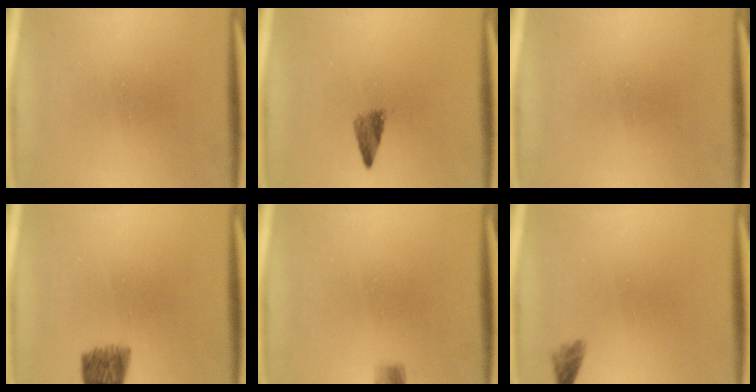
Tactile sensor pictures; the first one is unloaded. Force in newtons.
{"total": 2.4}
{"total": 0.0}
{"total": 5.7}
{"total": 1.6}
{"total": 1.6}